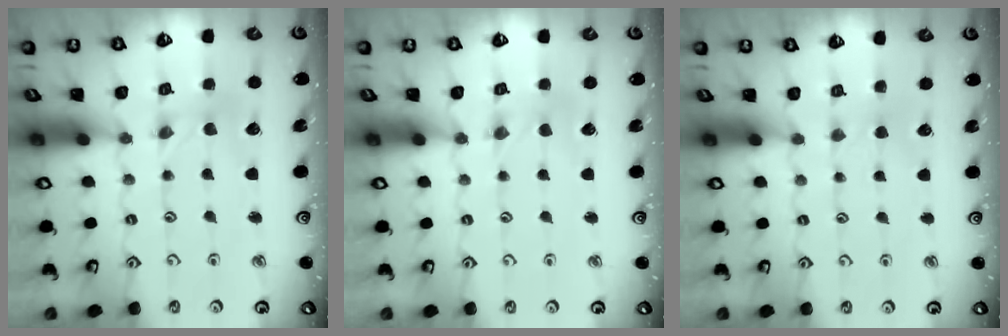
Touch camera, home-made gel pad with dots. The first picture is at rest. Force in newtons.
{"total": 0.5, "press": 0.5, "slide": 0.1}
{"total": 1.7, "press": 1.6, "slide": 0.3}